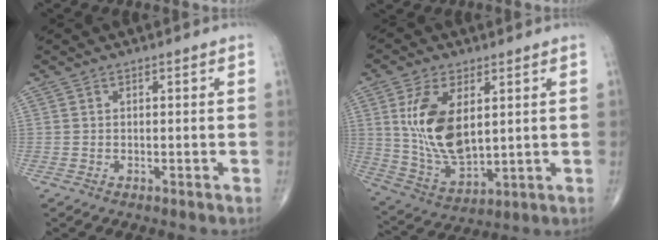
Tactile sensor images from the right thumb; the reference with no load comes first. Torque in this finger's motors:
{"motor_torque": [0.47, 2.57, 1.56, 0.37, 0.53]}